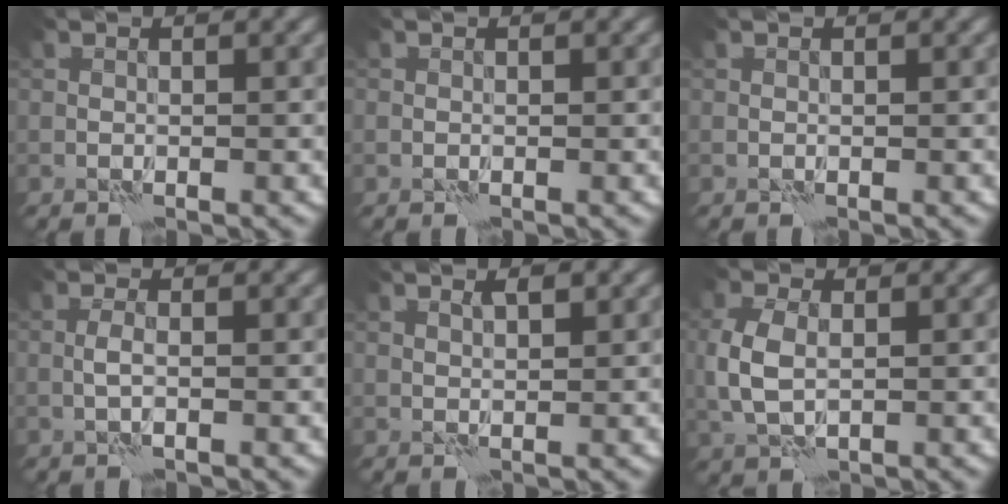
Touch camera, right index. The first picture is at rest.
{"total": 0.0}
{"total": 0.0}
{"total": 1.1, "force": [-0.2, 0.1, 1.1], "torque": [-0.028, 0.001, -0.008]}
{"total": 1.3, "force": [0.8, 0.4, 0.9], "torque": [-0.018, -0.003, 0.015]}
{"total": 4.1, "force": [0.1, 2.7, 3.1], "torque": [-0.086, -0.002, 0.001]}